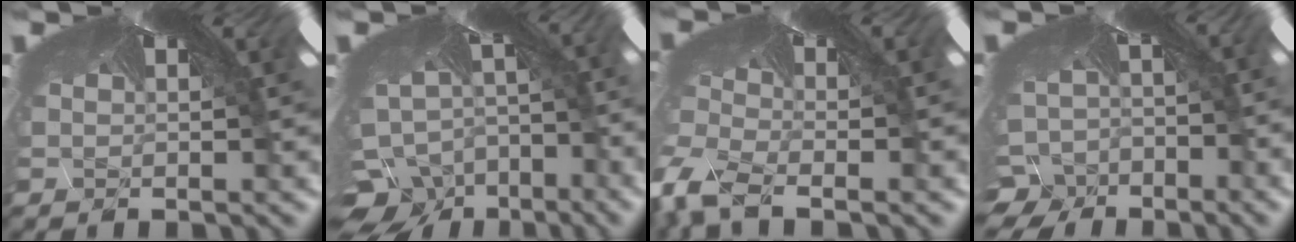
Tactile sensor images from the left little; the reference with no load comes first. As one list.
[{"total": 10.9, "force": [-10.6, 2.3, 0.0], "torque": [-0.020, -0.074, -0.165]}, {"total": 8.1, "force": [-7.8, 0.6, 2.0], "torque": [-0.091, -0.087, -0.100]}, {"total": 8.5, "force": [-8.0, 2.8, 0.7], "torque": [-0.044, -0.075, -0.110]}]